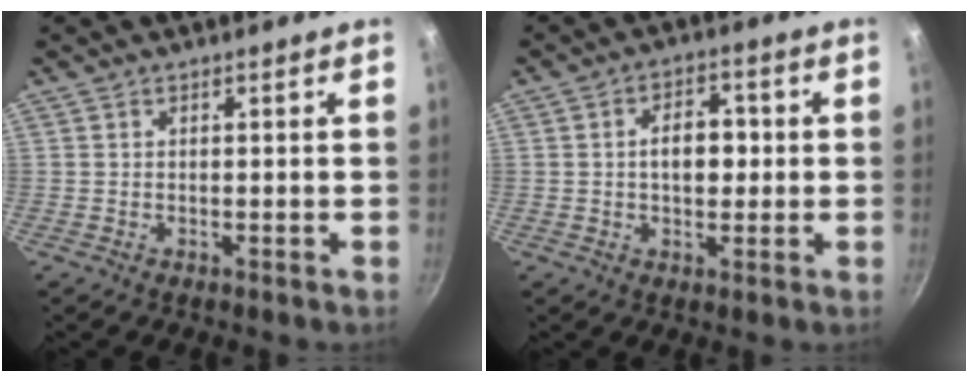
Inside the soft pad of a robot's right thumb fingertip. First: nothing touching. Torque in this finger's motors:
{"motor_torque": [-0.44, 0.88, 0.95, 0.25, 0.05]}